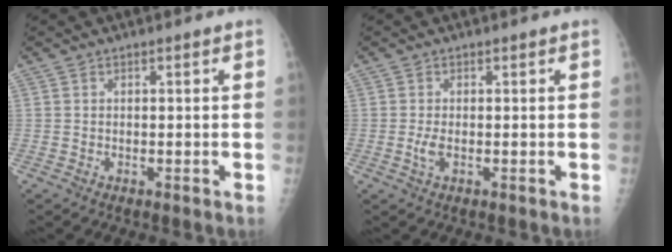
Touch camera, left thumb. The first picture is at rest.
{"total": 1.7, "force": [-0.2, 0.8, 1.5], "torque": [-0.038, -0.005, -0.003]}